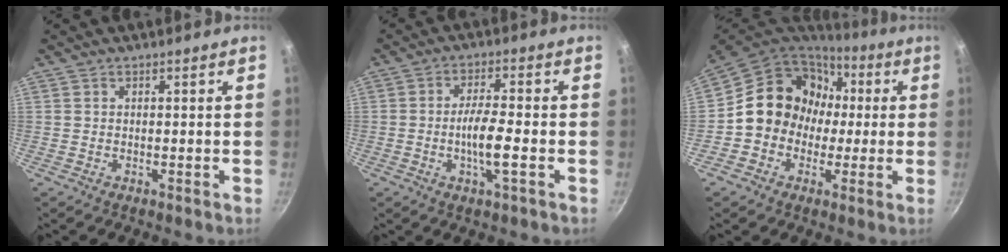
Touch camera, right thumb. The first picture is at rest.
{"total": 6.6, "force": [-1.7, 1.3, 6.3], "torque": [-0.117, 0.013, -0.033]}
{"total": 15.4, "force": [0.6, 13.7, 6.9], "torque": [-0.072, 0.042, -0.003]}